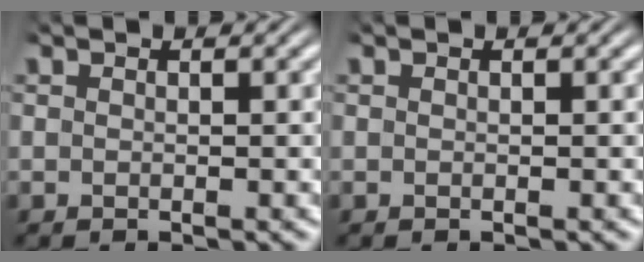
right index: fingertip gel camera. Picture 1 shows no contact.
{"total": 0.0}